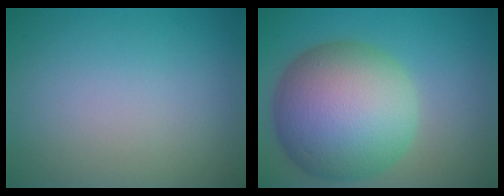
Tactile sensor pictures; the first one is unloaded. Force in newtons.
{"total": 13.0, "press": 13.0, "slide": 0.4}